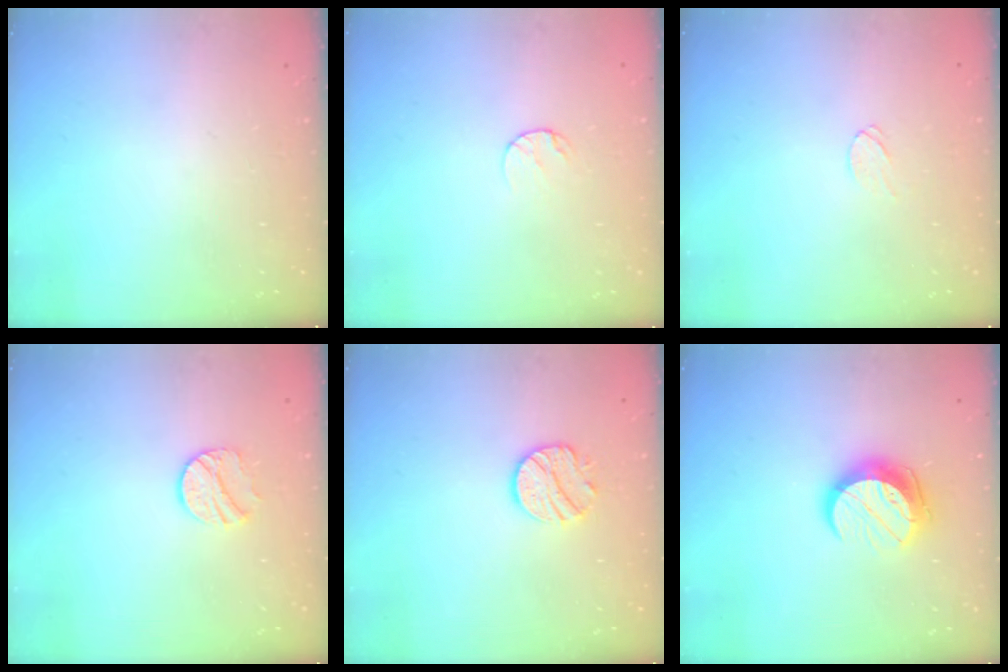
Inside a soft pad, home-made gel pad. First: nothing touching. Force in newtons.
{"total": 4.9, "press": 4.8, "slide": 0.4}
{"total": 3.6, "press": 3.6, "slide": 0.3}
{"total": 9.0, "press": 9.0, "slide": 0.3}
{"total": 9.8, "press": 9.8, "slide": 0.7}
{"total": 11.1, "press": 11.1, "slide": 0.7}